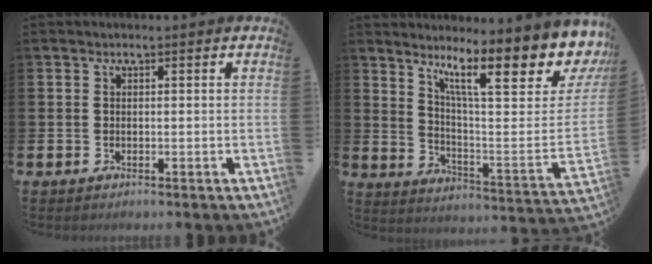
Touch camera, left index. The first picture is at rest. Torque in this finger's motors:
{"motor_torque": [1.69, -0.45, 1.05, 0.21]}